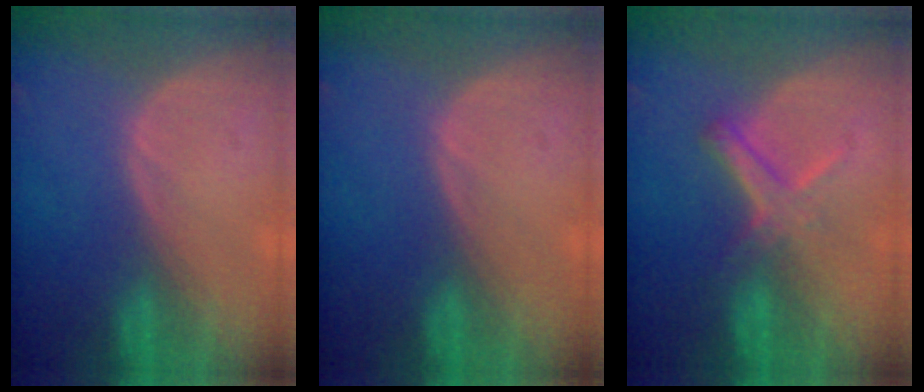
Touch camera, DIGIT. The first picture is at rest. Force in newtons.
{"total": 0.0}
{"total": 5.6, "press": 5.1, "slide": 2.4}